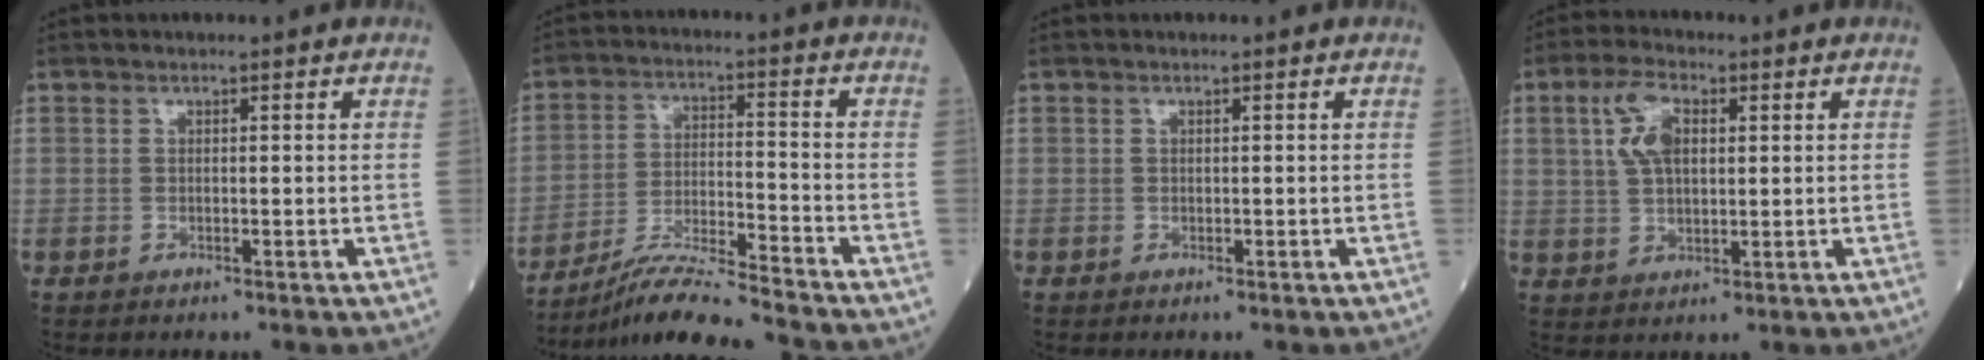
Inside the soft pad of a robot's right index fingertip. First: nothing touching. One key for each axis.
{"total": 12.2, "fx": -11.0, "fy": -0.8, "fz": 5.0, "tx": -0.085, "ty": -0.010, "tz": -0.195}
{"total": 0.0}
{"total": 6.5, "fx": 2.2, "fy": 2.9, "fz": 5.4, "tx": -0.122, "ty": 0.013, "tz": 0.048}